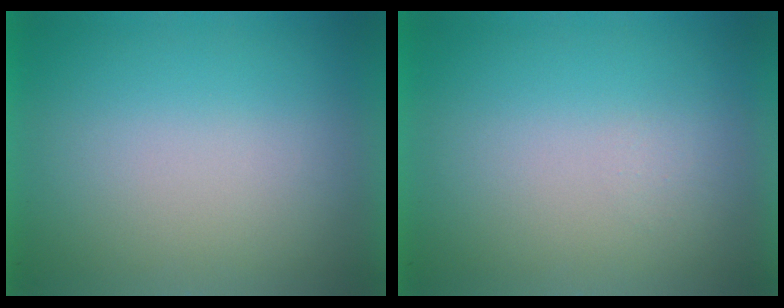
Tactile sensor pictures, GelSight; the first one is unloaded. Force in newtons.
{"total": 1.3}